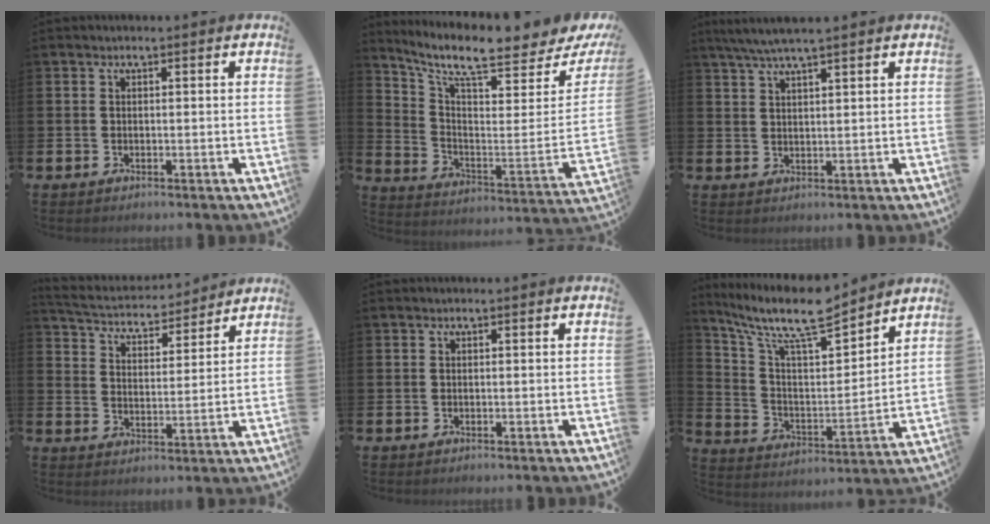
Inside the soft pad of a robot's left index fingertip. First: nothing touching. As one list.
[{"total": 9.2, "force": [7.6, 2.0, 4.8], "torque": [-0.107, -0.076, 0.123]}, {"total": 4.5, "force": [3.9, 0.2, 2.2], "torque": [-0.059, -0.004, 0.073]}, {"total": 4.9, "force": [4.8, 1.1, 0.6], "torque": [-0.042, -0.035, 0.081]}, {"total": 0.0}, {"total": 11.1, "force": [9.6, 2.1, 5.2], "torque": [-0.135, -0.062, 0.166]}]